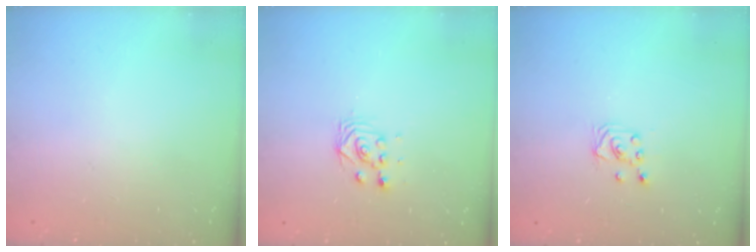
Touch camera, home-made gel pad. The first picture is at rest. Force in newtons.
{"total": 2.8, "press": 2.5, "slide": 1.3}
{"total": 2.0, "press": 2.0, "slide": 0.2}